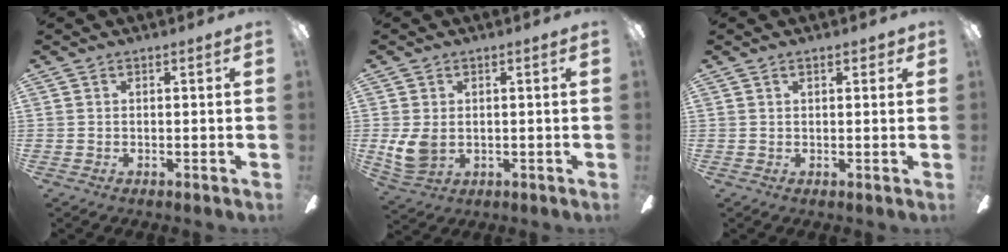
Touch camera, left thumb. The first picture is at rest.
{"total": 6.1, "force": [0.3, 4.1, 4.4], "torque": [-0.104, -0.001, 0.008]}
{"total": 3.1, "force": [1.6, 1.1, 2.3], "torque": [-0.027, -0.005, 0.022]}